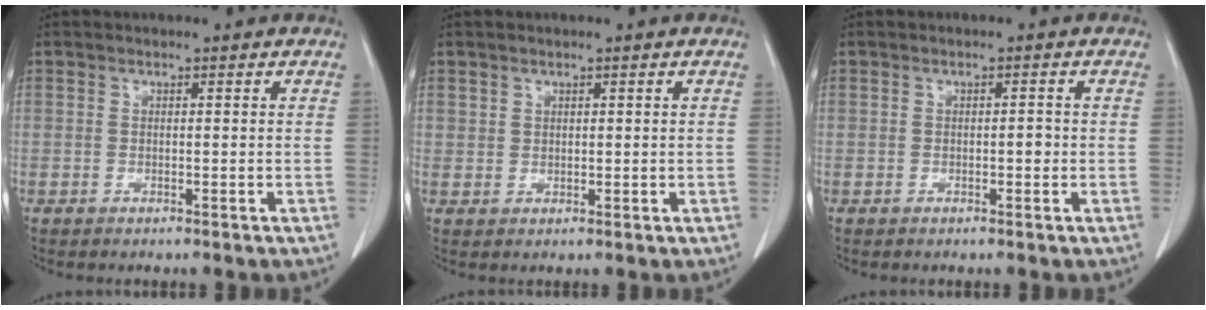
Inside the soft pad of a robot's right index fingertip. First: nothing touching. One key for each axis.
{"total": 1.3, "fx": 0.7, "fy": 1.0, "fz": 0.1, "tx": 0.012, "ty": -0.002, "tz": 0.006}
{"total": 1.1, "fx": -0.2, "fy": 0.4, "fz": 1.0, "tx": -0.012, "ty": 0.003, "tz": -0.005}